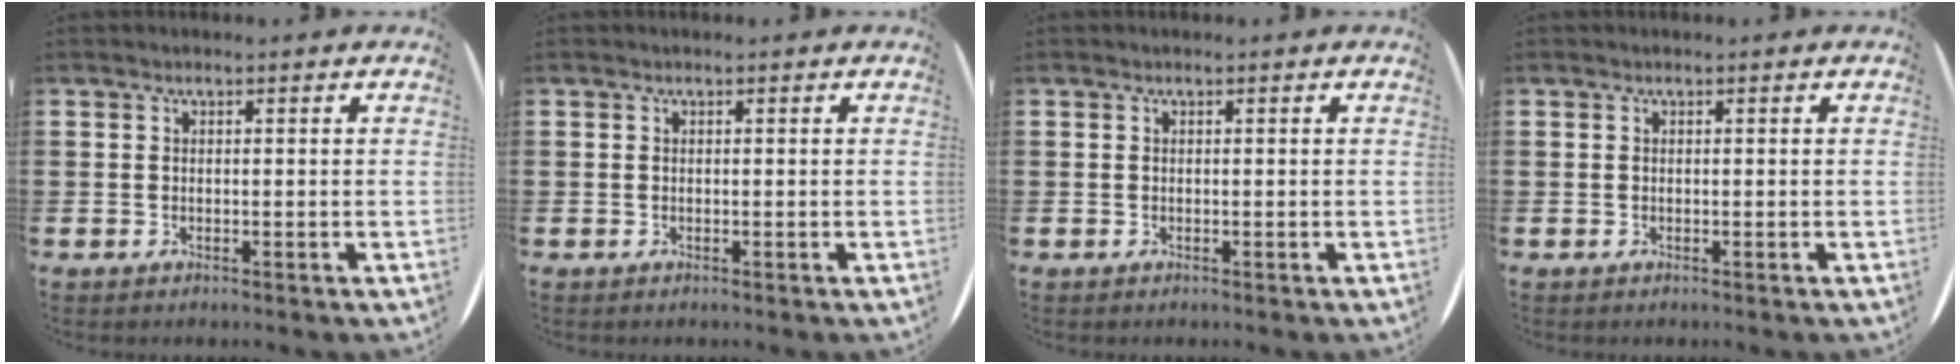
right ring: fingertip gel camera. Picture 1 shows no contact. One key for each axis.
{"total": 0.0}
{"total": 0.0}
{"total": 0.0}